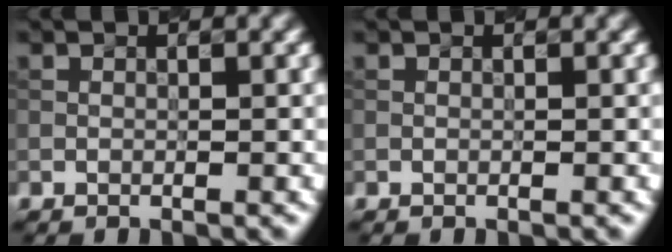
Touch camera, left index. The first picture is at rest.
{"total": 0.0}